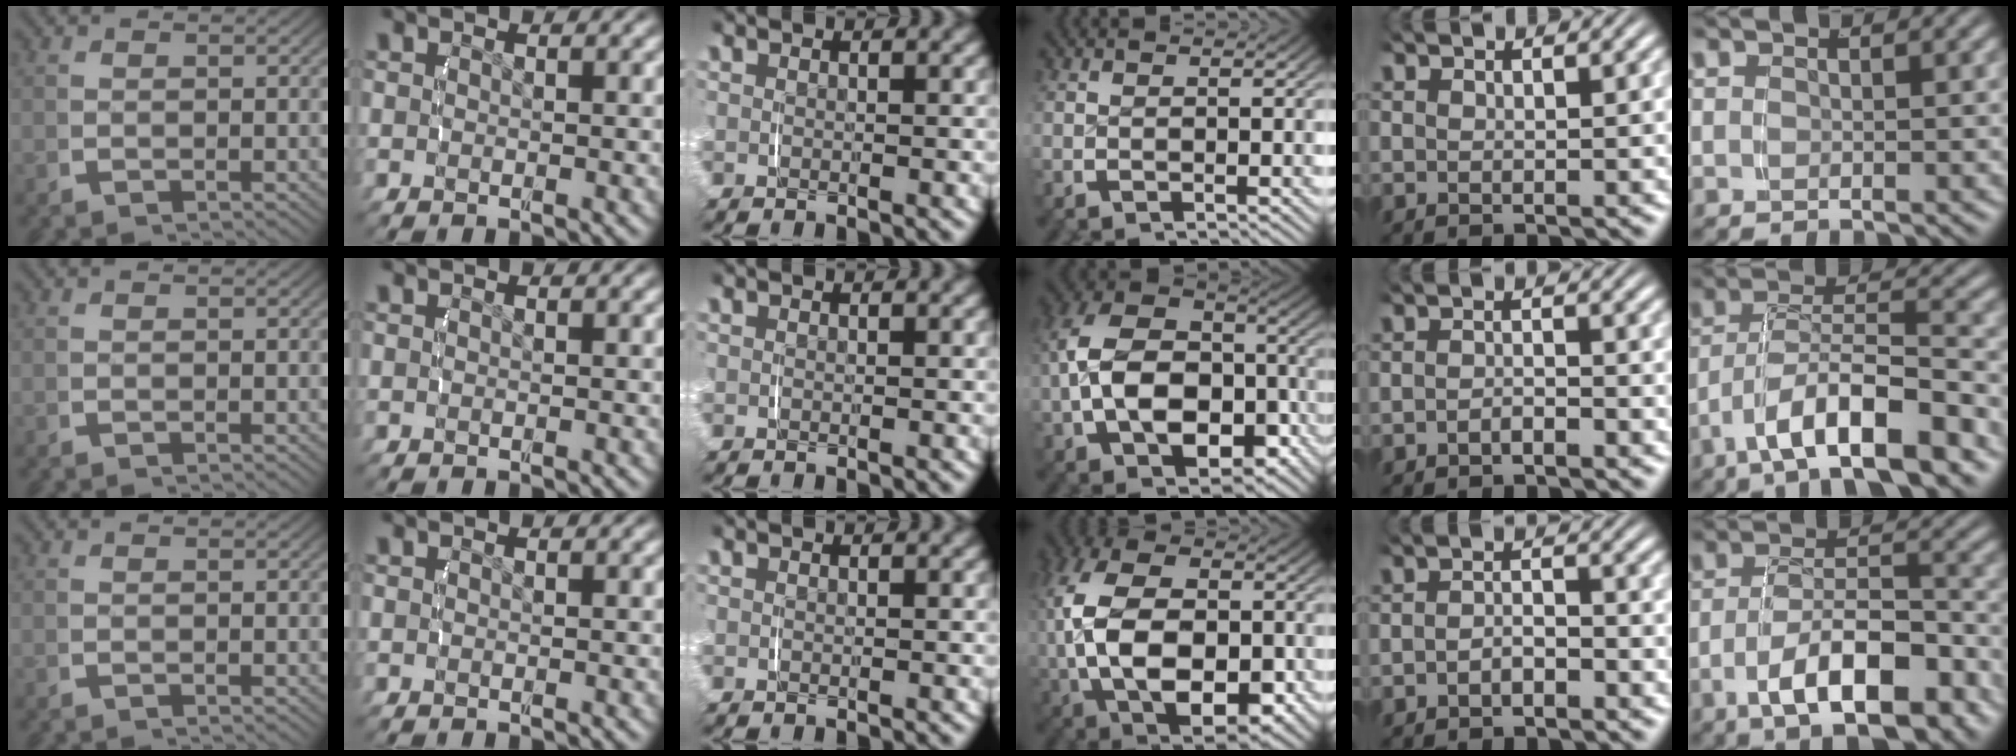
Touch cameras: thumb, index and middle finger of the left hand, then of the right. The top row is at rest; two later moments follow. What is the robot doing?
{"motion": "lift_and_place", "object": "napkin"}